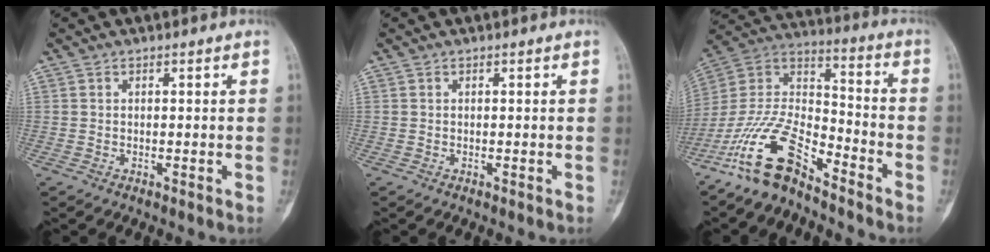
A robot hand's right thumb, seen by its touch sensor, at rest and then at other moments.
{"total": 0.0}
{"total": 15.0, "force": [-11.1, 5.3, 8.5], "torque": [-0.155, 0.083, -0.222]}